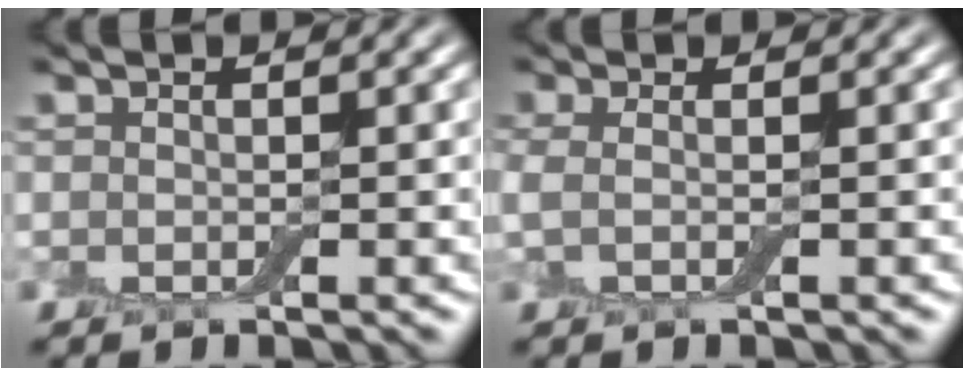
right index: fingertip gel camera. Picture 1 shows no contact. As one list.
[{"total": 1.6, "force": [0.0, 0.4, 1.5], "torque": [-0.037, 0.002, -0.004]}]